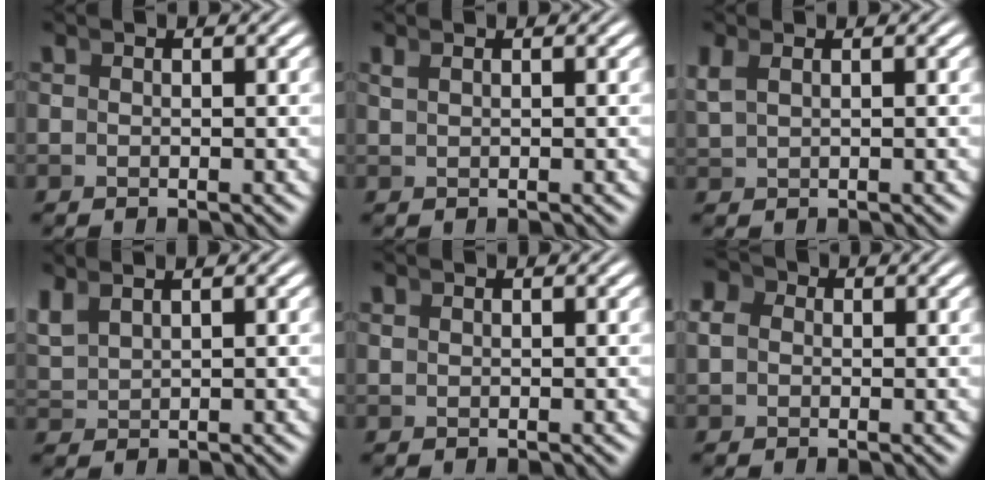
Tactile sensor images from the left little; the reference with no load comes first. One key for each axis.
{"total": 0.9, "fx": 0.4, "fy": -0.8, "fz": 0.1, "tx": 0.006, "ty": 0.004, "tz": 0.015}
{"total": 1.0, "fx": 0.8, "fy": 0.0, "fz": 0.7, "tx": -0.011, "ty": 0.004, "tz": 0.025}
{"total": 1.9, "fx": 1.5, "fy": 0.7, "fz": 0.9, "tx": -0.018, "ty": 0.005, "tz": 0.038}
{"total": 0.6, "fx": 0.3, "fy": -0.5, "fz": -0.1, "tx": 0.008, "ty": -0.001, "tz": 0.011}
{"total": 3.0, "fx": 0.8, "fy": 2.6, "fz": 1.2, "tx": -0.029, "ty": 0.004, "tz": 0.005}